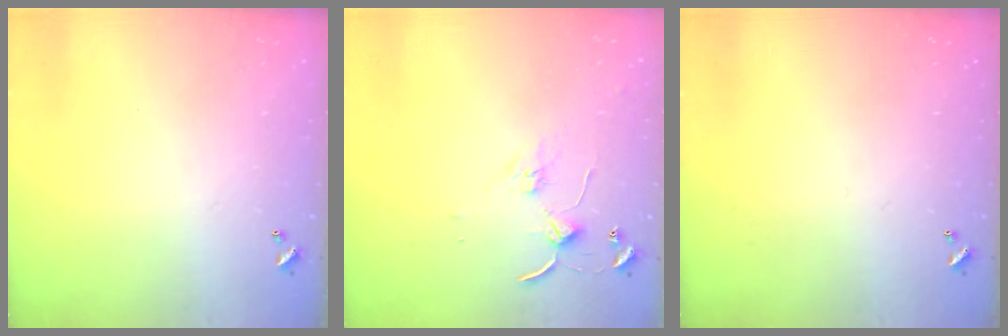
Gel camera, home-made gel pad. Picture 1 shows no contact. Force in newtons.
{"total": 1.4, "press": 1.3, "slide": 0.2}
{"total": 0.0}